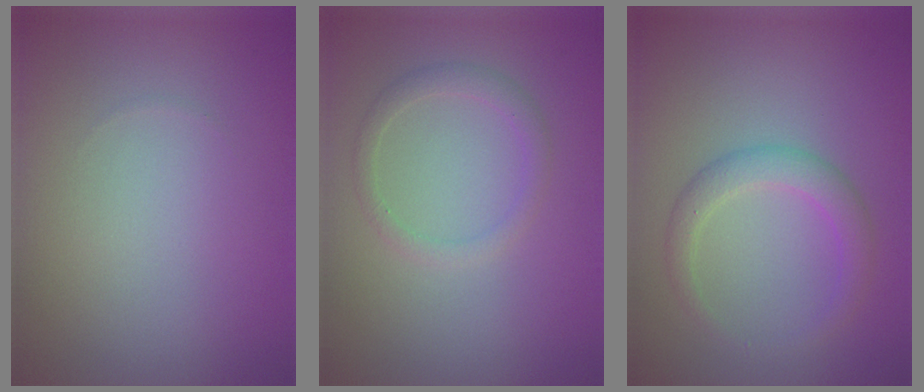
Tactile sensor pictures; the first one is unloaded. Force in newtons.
{"total": 1.7, "press": 1.7, "slide": 0.1}
{"total": 2.6, "press": 2.6, "slide": 0.1}